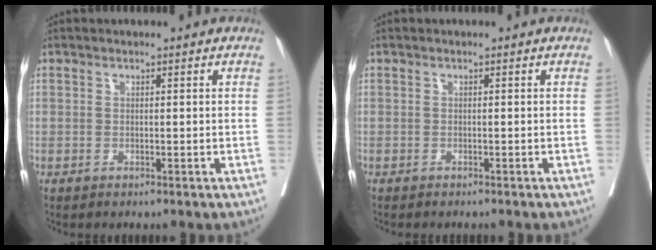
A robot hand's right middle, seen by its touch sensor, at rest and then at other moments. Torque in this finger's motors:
{"motor_torque": [0.85, -1.08, 0.06, 0.05]}